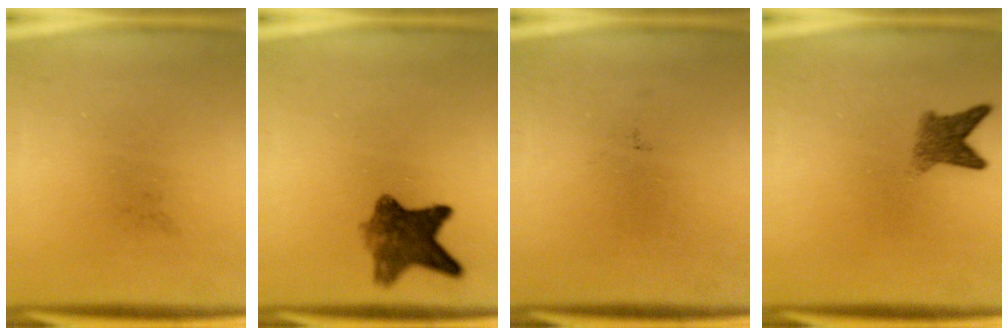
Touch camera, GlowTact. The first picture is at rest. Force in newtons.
{"total": 7.3}
{"total": 0.0}
{"total": 3.5}